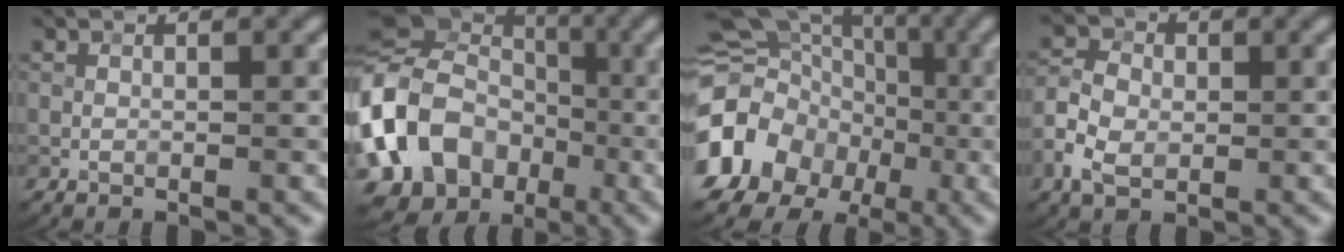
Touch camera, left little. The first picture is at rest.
{"total": 12.9, "force": [-3.2, 10.8, 6.4], "torque": [-0.165, -0.008, -0.074]}
{"total": 13.3, "force": [-3.5, 11.6, 5.5], "torque": [-0.112, -0.008, -0.076]}
{"total": 4.3, "force": [-1.2, 3.1, 2.7], "torque": [-0.062, 0.003, -0.028]}